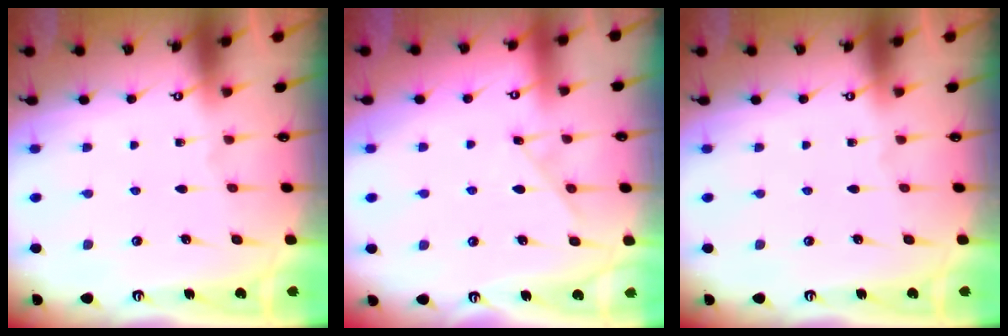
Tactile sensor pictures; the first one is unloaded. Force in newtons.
{"total": 5.0, "press": 4.9, "slide": 0.7}
{"total": 0.0}